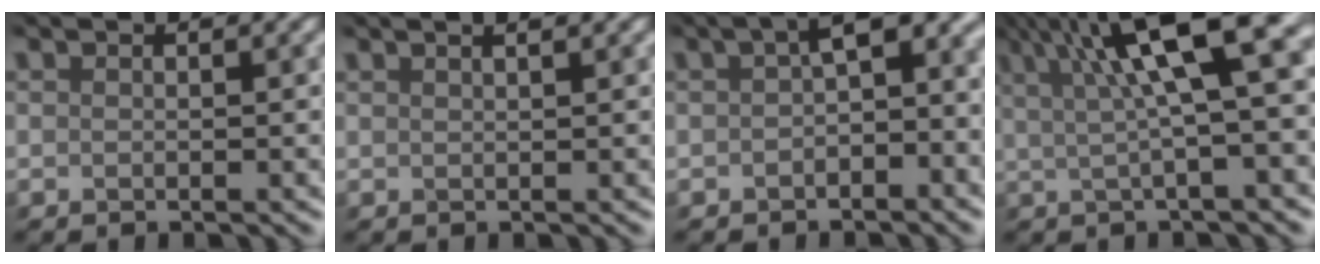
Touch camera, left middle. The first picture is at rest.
{"total": 3.6, "force": [2.2, 1.7, 2.3], "torque": [0.001, 0.027, -0.001]}
{"total": 5.4, "force": [0.1, 2.6, 4.7], "torque": [-0.053, 0.016, -0.005]}
{"total": 10.8, "force": [3.6, 2.8, 9.7], "torque": [-0.134, 0.019, 0.058]}